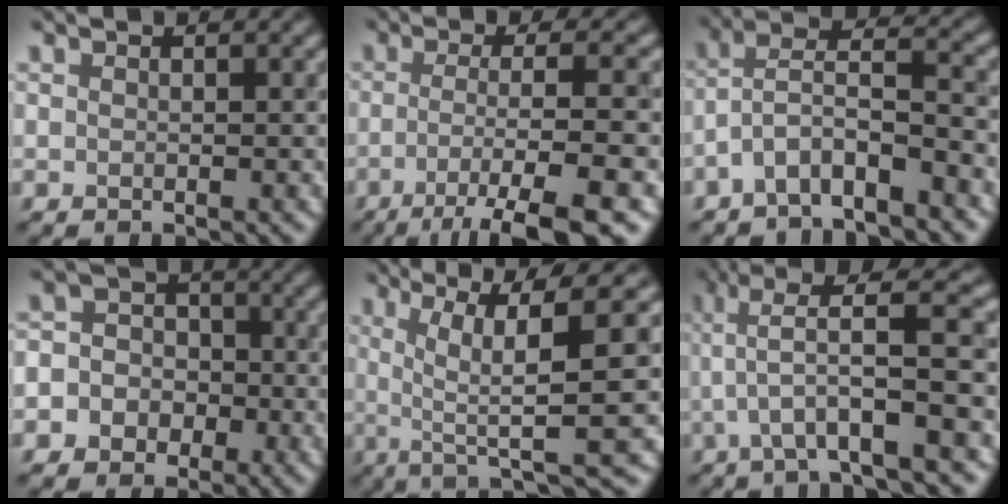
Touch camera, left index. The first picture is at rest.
{"total": 8.3, "force": [-3.6, 1.4, 7.4], "torque": [-0.100, 0.009, -0.049]}
{"total": 5.3, "force": [-3.7, 1.1, 3.6], "torque": [-0.069, 0.021, -0.062]}
{"total": 5.0, "force": [-2.1, 4.5, 1.0], "torque": [-0.002, 0.017, -0.044]}
{"total": 9.1, "force": [0.6, 1.5, 9.0], "torque": [-0.122, 0.019, 0.020]}
{"total": 7.9, "force": [0.0, 1.1, 7.8], "torque": [-0.125, 0.035, 0.010]}